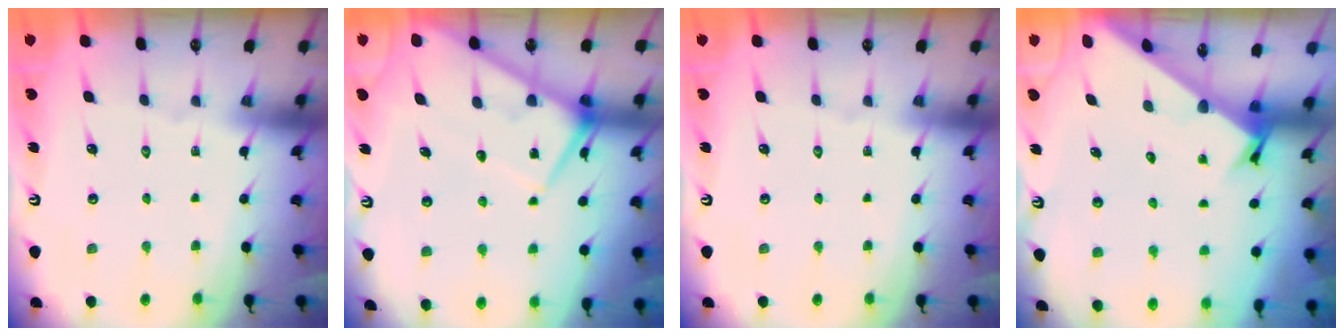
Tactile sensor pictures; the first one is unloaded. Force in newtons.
{"total": 10.8, "press": 10.8, "slide": 0.8}
{"total": 0.0}
{"total": 2.4, "press": 2.4, "slide": 0.0}